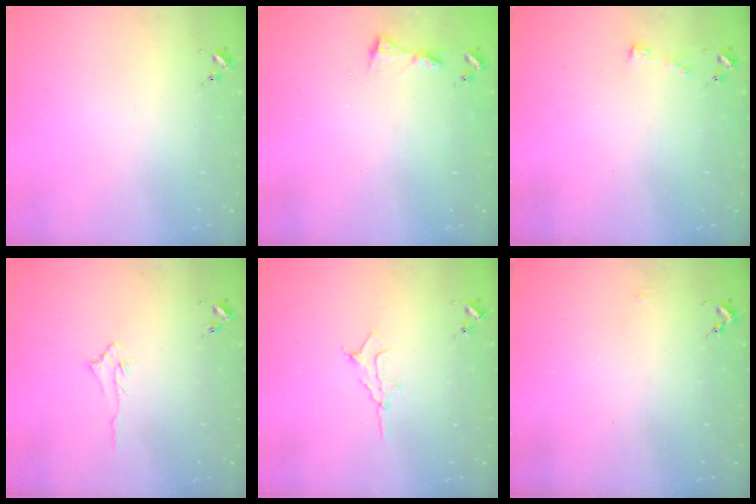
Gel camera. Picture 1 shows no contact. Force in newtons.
{"total": 3.9, "press": 3.9, "slide": 0.4}
{"total": 3.3, "press": 3.3, "slide": 0.4}
{"total": 3.4, "press": 3.4, "slide": 0.4}
{"total": 6.2, "press": 6.1, "slide": 0.8}
{"total": 1.4, "press": 1.4, "slide": 0.1}